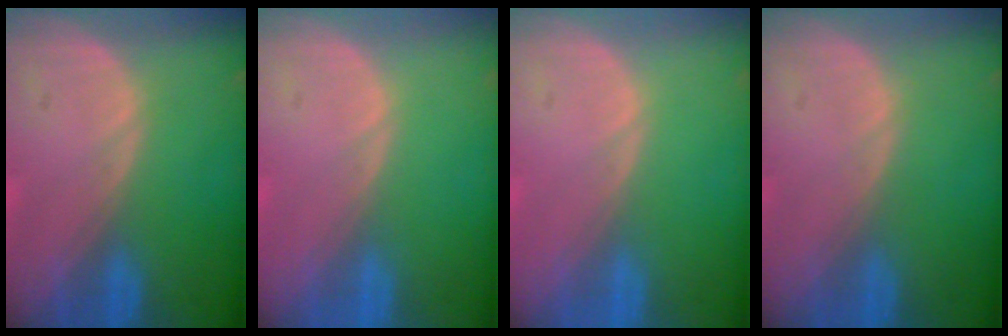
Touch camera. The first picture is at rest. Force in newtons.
{"total": 0.0}
{"total": 0.0}
{"total": 0.0}